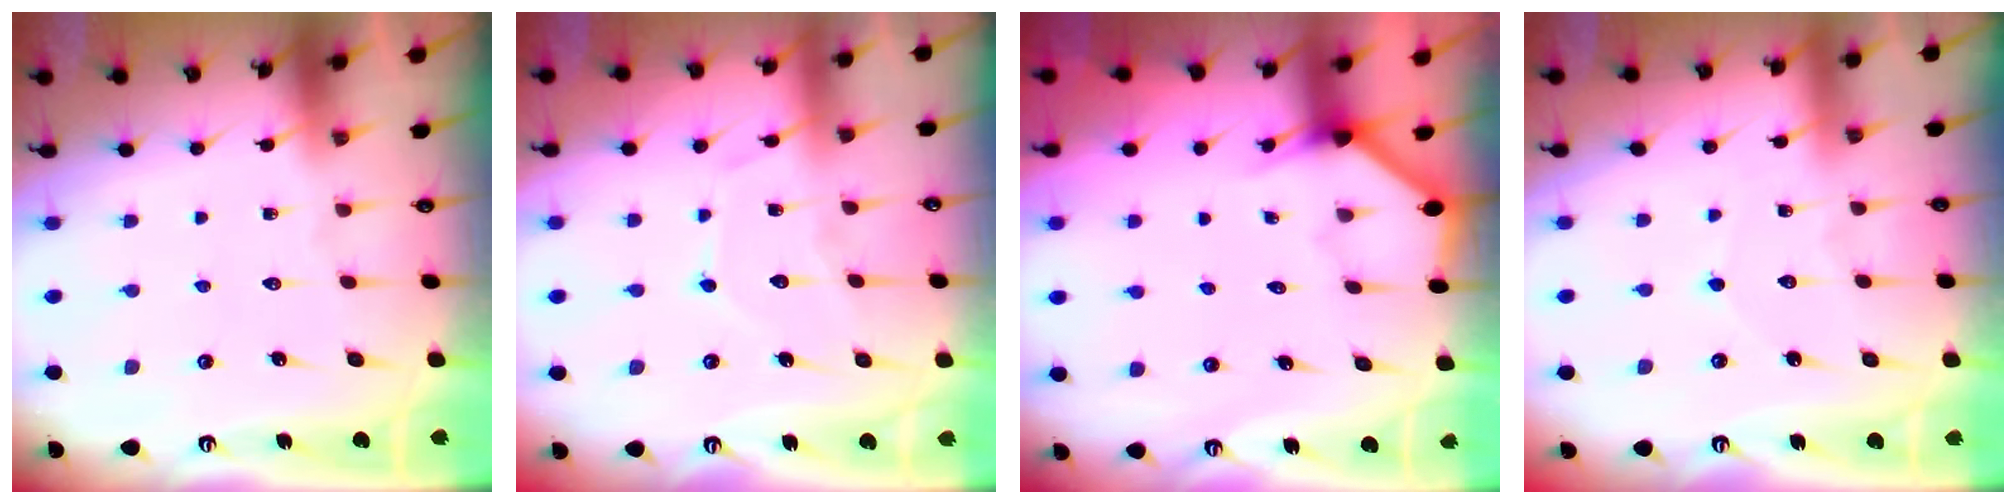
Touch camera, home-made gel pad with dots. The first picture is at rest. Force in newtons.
{"total": 8.5, "press": 8.5, "slide": 0.7}
{"total": 3.3, "press": 3.3, "slide": 0.2}
{"total": 2.7, "press": 2.6, "slide": 0.3}